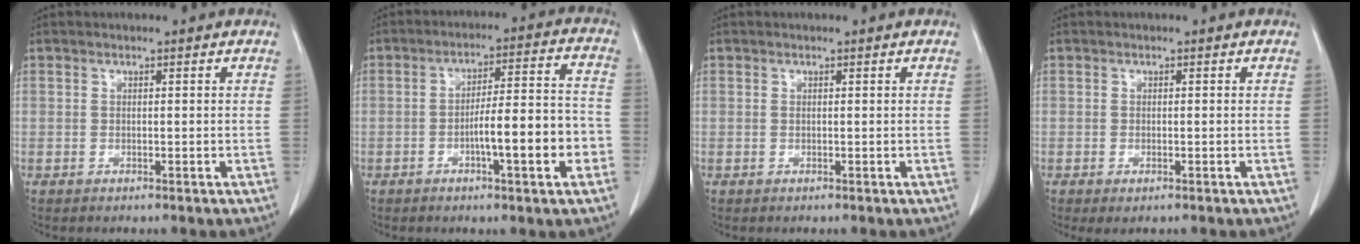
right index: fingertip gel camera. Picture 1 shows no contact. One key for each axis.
{"total": 11.1, "fx": -3.5, "fy": 1.4, "fz": 10.5, "tx": -0.160, "ty": 0.019, "tz": -0.050}
{"total": 0.0}
{"total": 1.6, "fx": -0.9, "fy": 0.5, "fz": 1.3, "tx": -0.018, "ty": -0.004, "tz": -0.009}